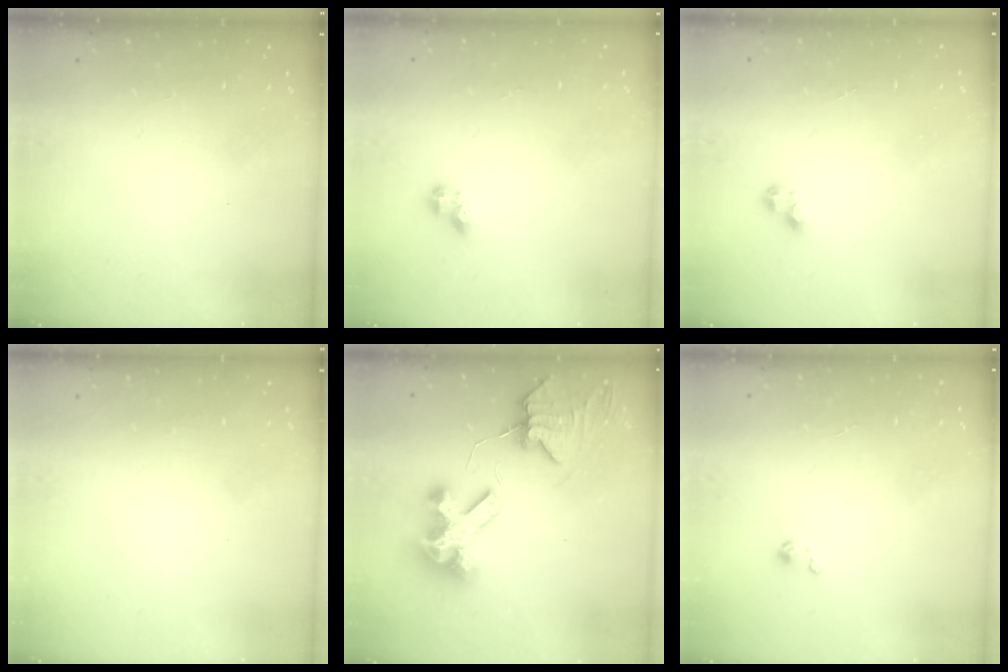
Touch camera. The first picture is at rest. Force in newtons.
{"total": 3.4, "press": 3.4, "slide": 0.5}
{"total": 2.4, "press": 2.4, "slide": 0.3}
{"total": 0.0}
{"total": 9.1, "press": 9.0, "slide": 1.3}
{"total": 0.0}